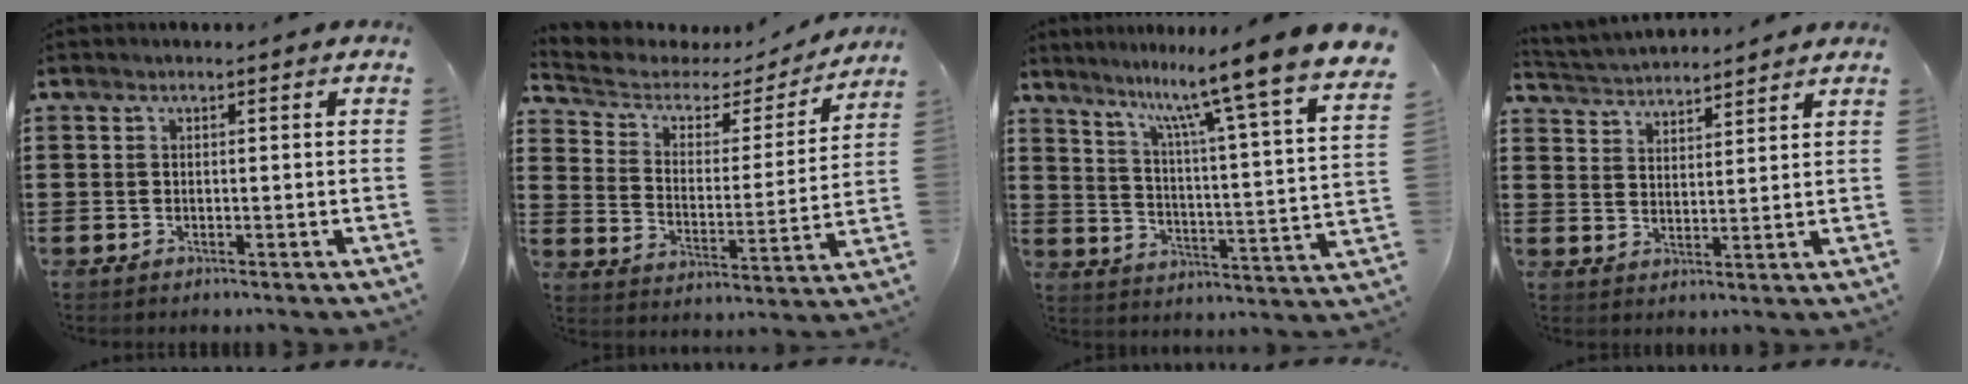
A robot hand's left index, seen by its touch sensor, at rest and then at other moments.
{"total": 3.9, "force": [2.8, 2.3, 1.3], "torque": [-0.051, -0.016, 0.038]}
{"total": 10.0, "force": [8.5, -1.9, 5.0], "torque": [-0.107, -0.085, 0.125]}
{"total": 3.3, "force": [3.2, 0.4, -0.3], "torque": [-0.011, -0.016, 0.057]}